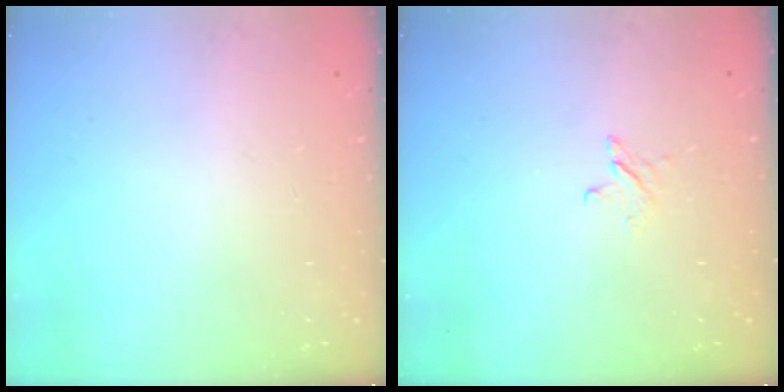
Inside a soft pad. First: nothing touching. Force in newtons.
{"total": 2.5, "press": 2.5, "slide": 0.3}